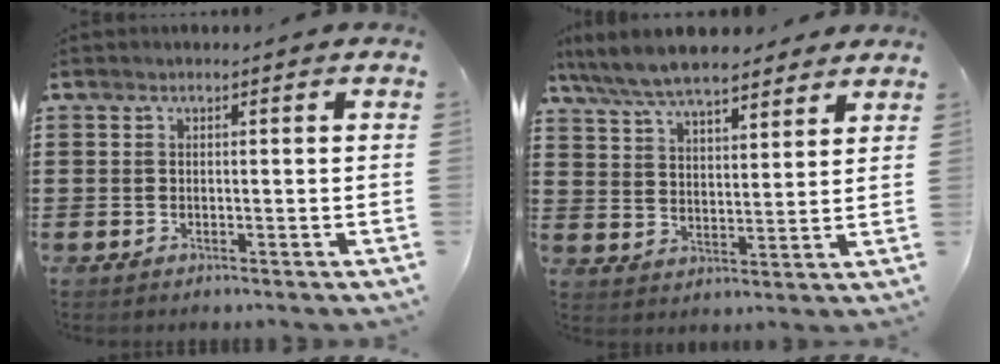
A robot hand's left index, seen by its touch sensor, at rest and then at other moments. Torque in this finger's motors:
{"motor_torque": [2.14, 0.00, 1.05, 0.21]}